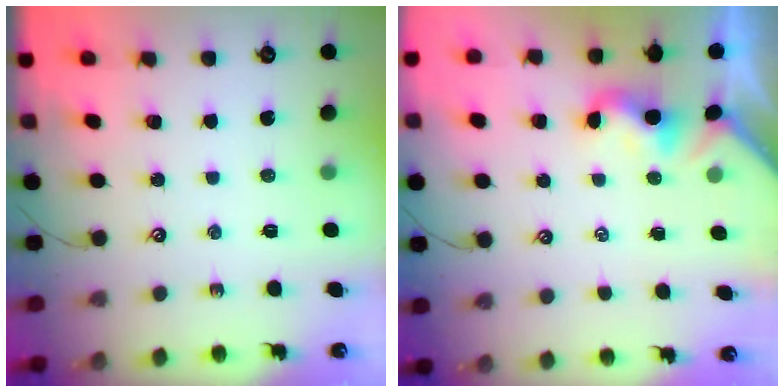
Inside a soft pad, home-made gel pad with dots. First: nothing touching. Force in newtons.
{"total": 2.0, "press": 1.9, "slide": 0.5}